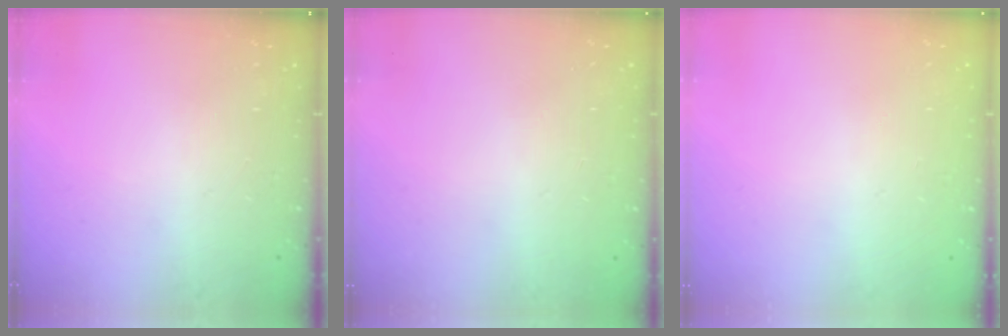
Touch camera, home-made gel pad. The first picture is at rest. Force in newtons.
{"total": 0.0}
{"total": 0.0}